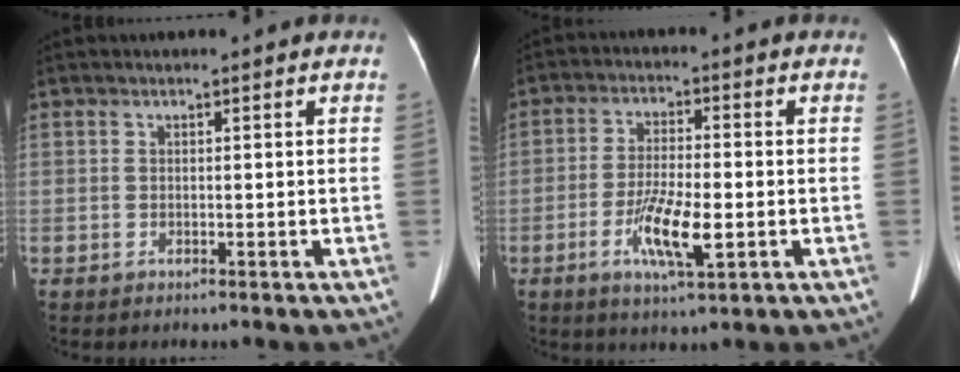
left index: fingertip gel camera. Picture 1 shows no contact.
{"total": 7.9, "force": [-2.6, 1.5, 7.3], "torque": [-0.140, -0.010, -0.046]}